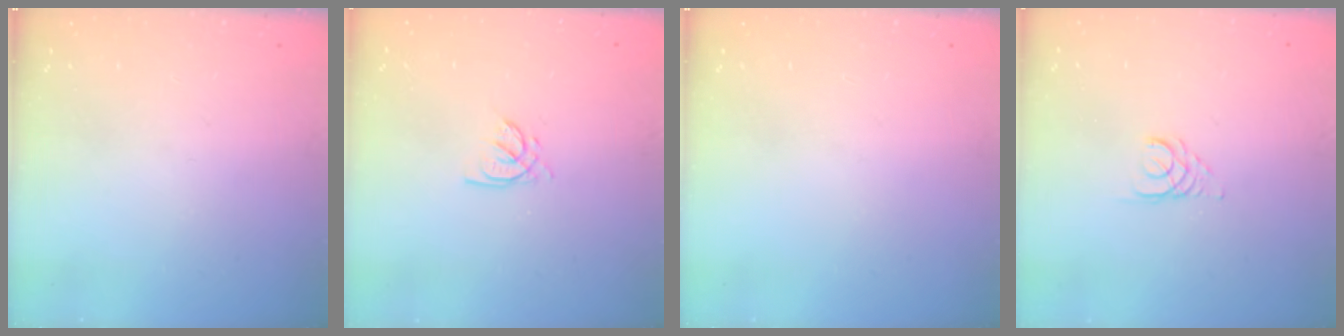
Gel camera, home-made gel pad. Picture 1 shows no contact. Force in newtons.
{"total": 2.6, "press": 2.6, "slide": 0.2}
{"total": 0.0}
{"total": 2.6, "press": 2.6, "slide": 0.2}